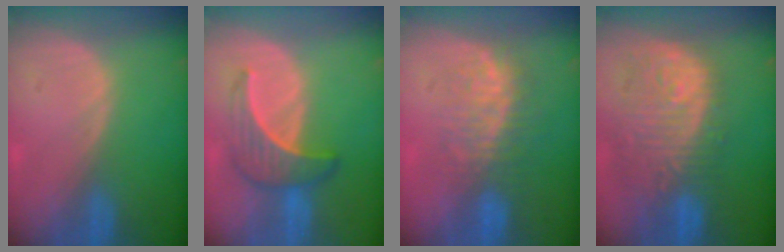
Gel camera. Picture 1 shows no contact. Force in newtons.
{"total": 6.2, "press": 5.9, "slide": 1.7}
{"total": 7.5, "press": 7.0, "slide": 2.8}
{"total": 12.0, "press": 10.7, "slide": 5.5}